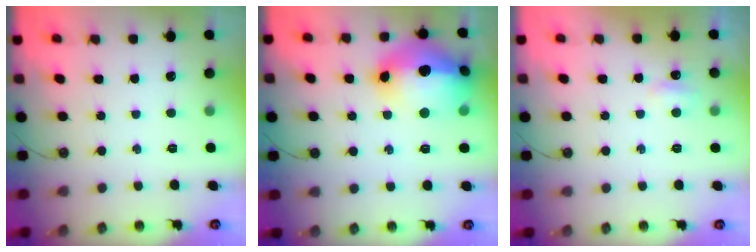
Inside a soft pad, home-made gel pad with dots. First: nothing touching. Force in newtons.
{"total": 22.3, "press": 22.2, "slide": 2.3}
{"total": 4.3, "press": 4.3, "slide": 0.7}